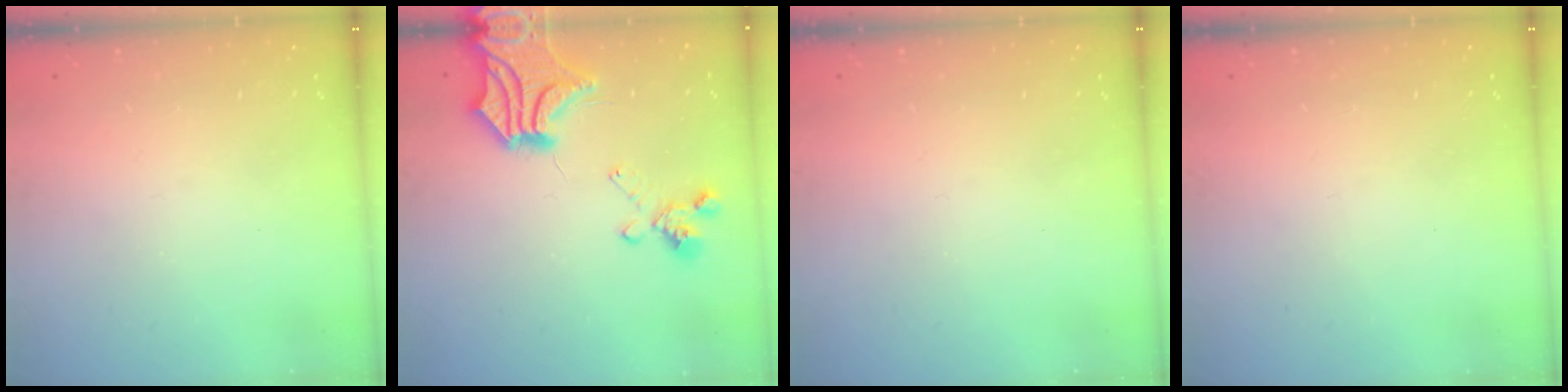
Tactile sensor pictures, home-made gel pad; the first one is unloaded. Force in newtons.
{"total": 5.9, "press": 5.1, "slide": 3.1}
{"total": 0.0}
{"total": 0.0}